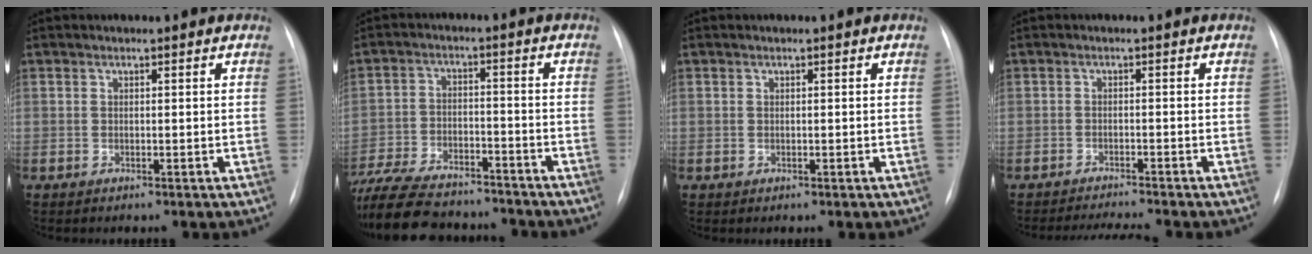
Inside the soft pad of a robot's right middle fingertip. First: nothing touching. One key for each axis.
{"total": 20.5, "fx": -17.5, "fy": 6.1, "fz": 8.7, "tx": -0.224, "ty": -0.023, "tz": -0.272}
{"total": 0.0}
{"total": 5.2, "fx": -4.9, "fy": -0.8, "fz": 1.6, "tx": -0.026, "ty": -0.013, "tz": -0.077}